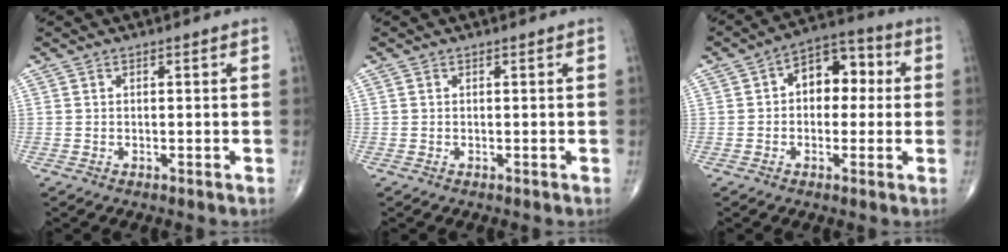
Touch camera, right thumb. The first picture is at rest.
{"total": 0.0}
{"total": 10.1, "force": [1.2, 6.7, 7.5], "torque": [-0.072, 0.031, 0.008]}